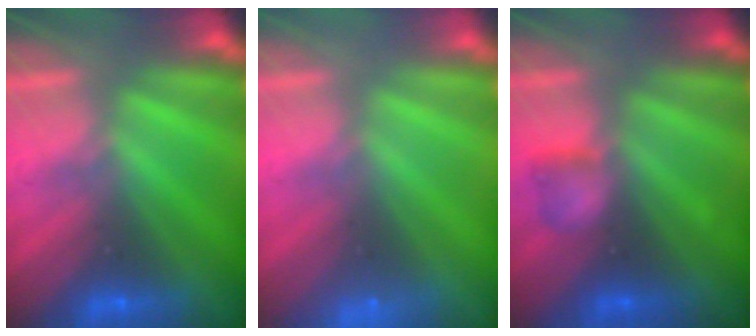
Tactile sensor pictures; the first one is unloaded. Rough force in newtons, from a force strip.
{"total": 2.2}
{"total": 2.1}